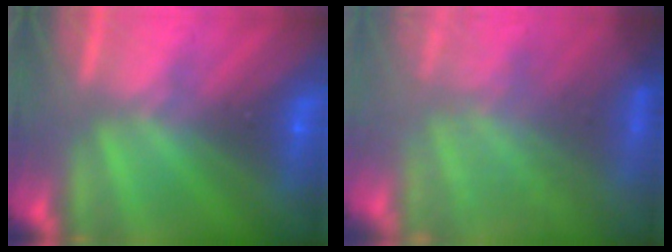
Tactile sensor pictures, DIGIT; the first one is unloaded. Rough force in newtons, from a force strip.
{"total": 7.7}